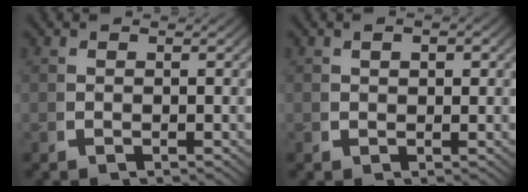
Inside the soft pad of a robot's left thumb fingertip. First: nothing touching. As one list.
[{"total": 1.4, "force": [0.5, 1.0, 0.8], "torque": [-0.013, -0.004, 0.013]}]